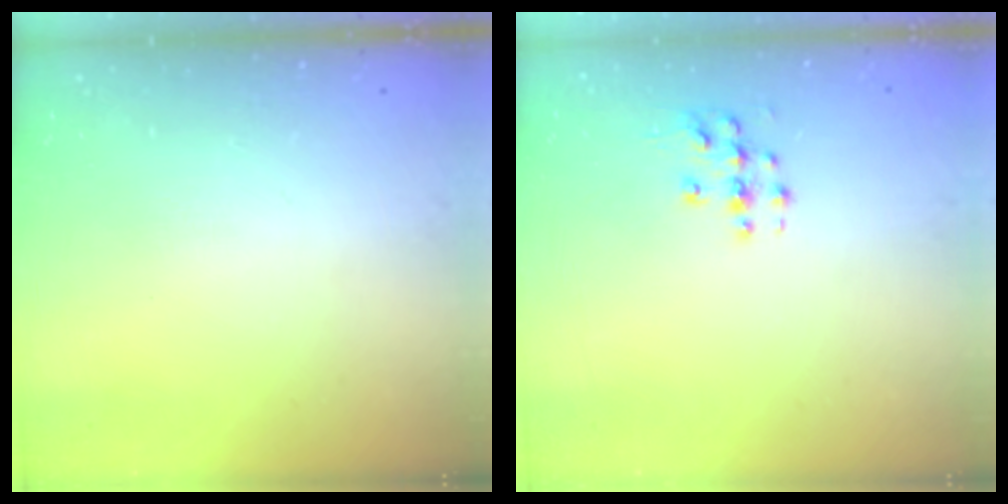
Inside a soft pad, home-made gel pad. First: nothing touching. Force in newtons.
{"total": 4.2, "press": 4.2, "slide": 0.1}